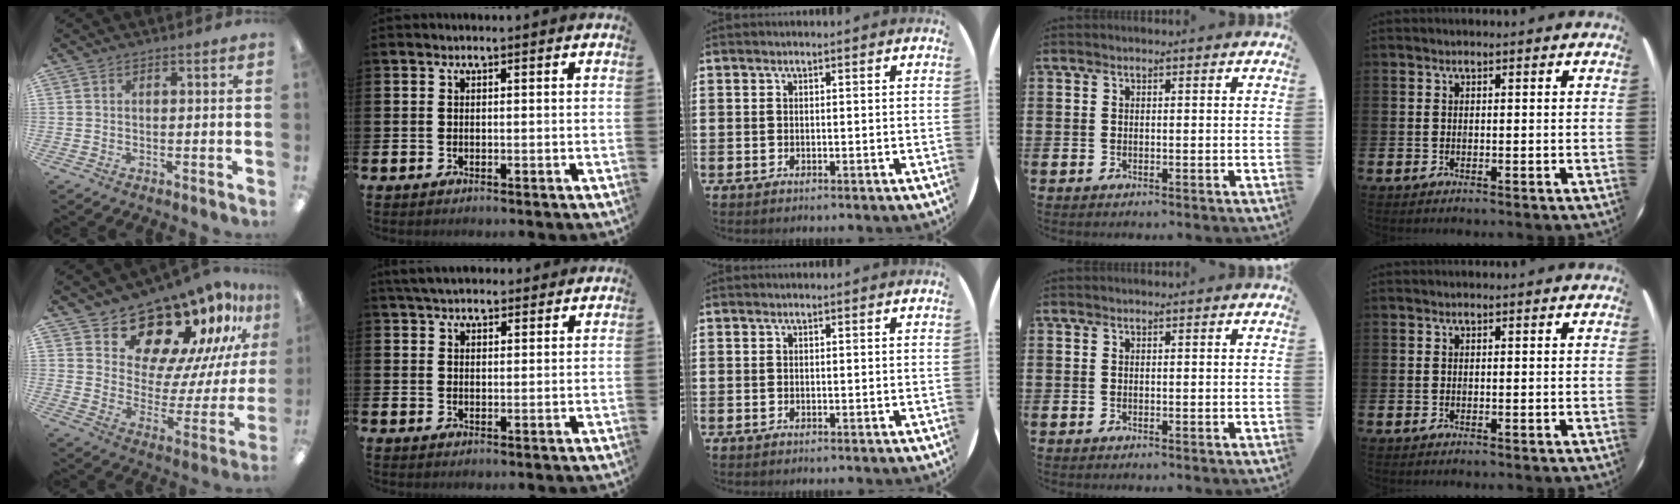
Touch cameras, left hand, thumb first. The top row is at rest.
{"thumb": {"total": 17.9, "force": [15.5, 6.8, 5.7], "torque": [-0.085, -0.137, 0.264]}, "index": {"total": 4.3, "force": [4.0, 1.3, 1.0], "torque": [-0.027, -0.009, 0.075]}}